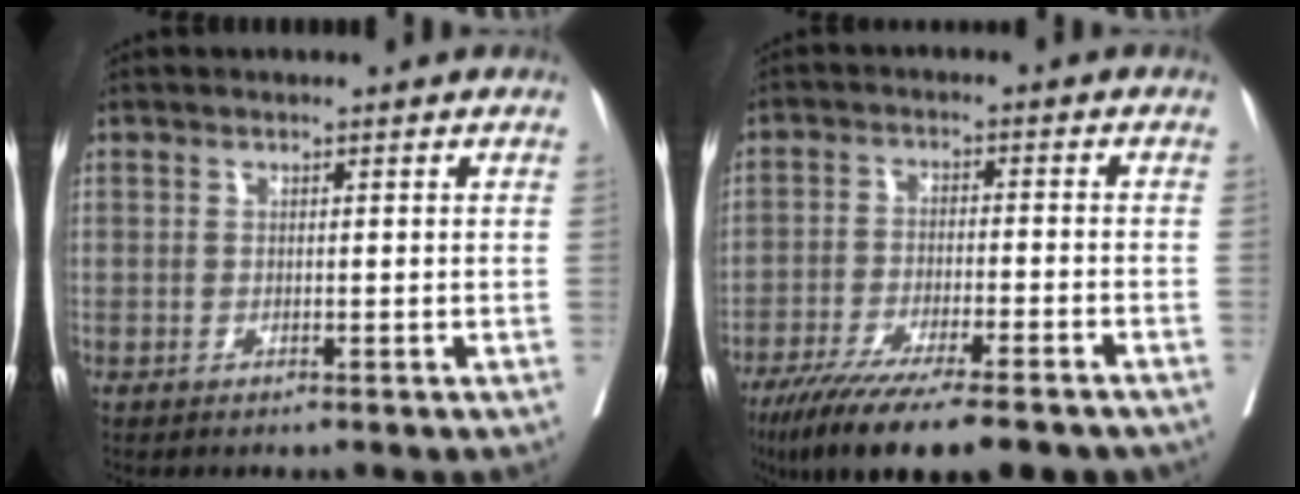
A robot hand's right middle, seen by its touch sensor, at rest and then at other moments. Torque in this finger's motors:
{"motor_torque": [1.17, -0.96, 0.32, 0.17]}